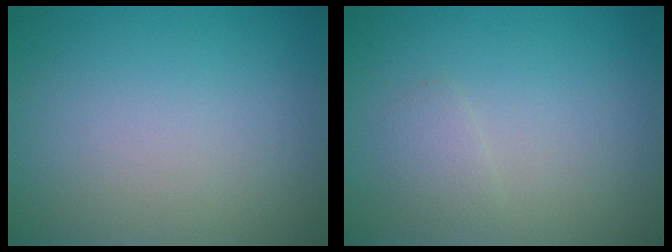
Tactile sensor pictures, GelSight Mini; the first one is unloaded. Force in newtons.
{"total": 1.1, "press": 1.1, "slide": 0.1}